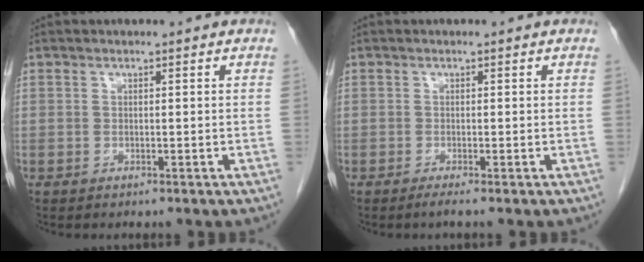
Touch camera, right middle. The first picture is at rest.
{"total": 0.8, "force": [-0.6, -0.3, 0.5], "torque": [-0.009, -0.001, -0.012]}